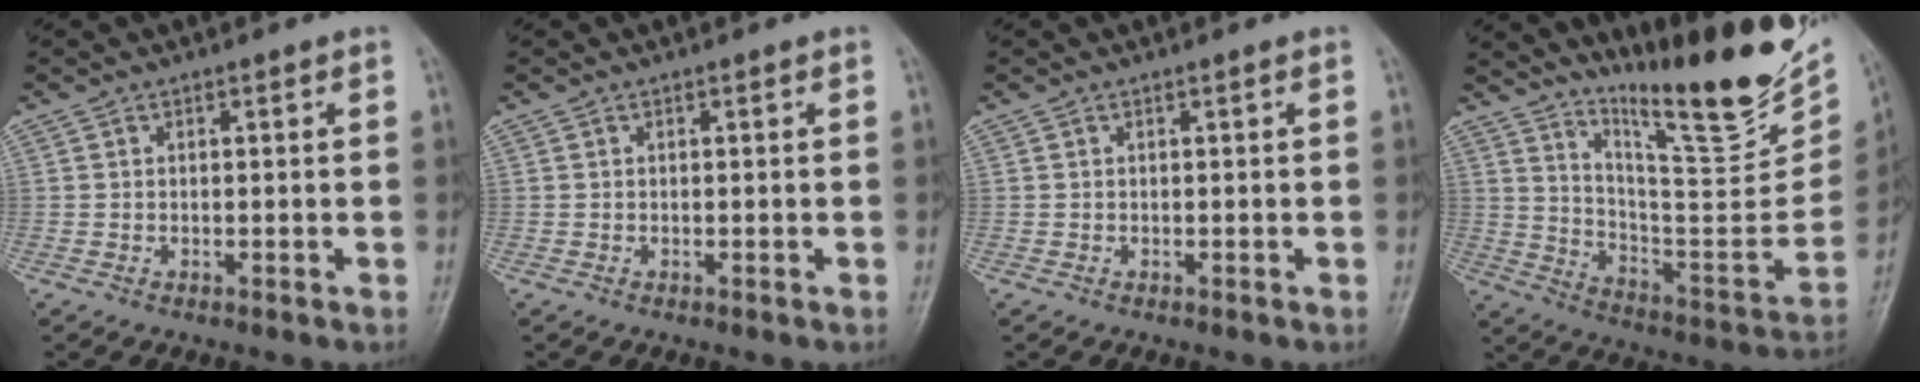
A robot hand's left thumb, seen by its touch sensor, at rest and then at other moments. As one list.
[{"total": 0.0}, {"total": 0.0}, {"total": 23.4, "force": [17.9, 3.9, 14.5], "torque": [-0.193, -0.119, 0.282]}]